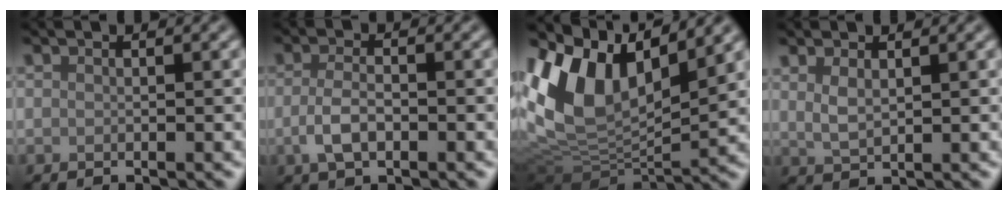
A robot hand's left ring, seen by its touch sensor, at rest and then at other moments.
{"total": 2.8, "force": [-0.8, 1.4, 2.3], "torque": [-0.049, -0.002, -0.016]}
{"total": 12.6, "force": [3.7, 7.3, 9.6], "torque": [-0.202, 0.009, 0.071]}
{"total": 1.8, "force": [0.9, 0.7, 1.3], "torque": [-0.031, -0.002, 0.024]}